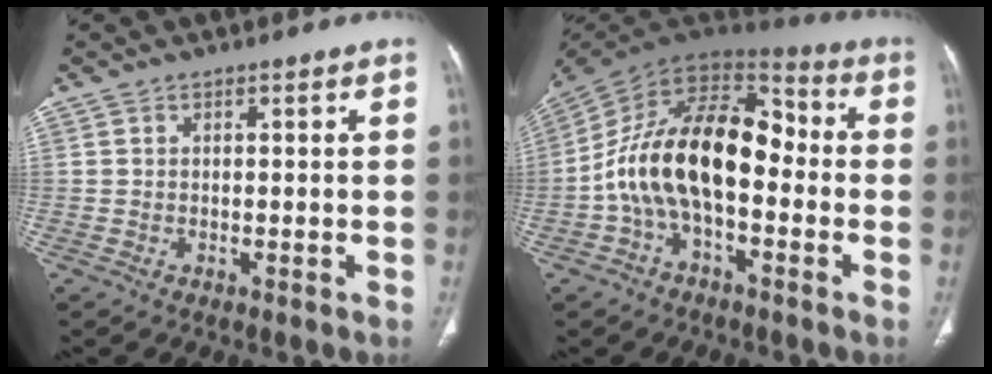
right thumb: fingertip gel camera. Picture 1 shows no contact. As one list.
[{"total": 19.4, "force": [-2.7, 10.9, 15.9], "torque": [-0.262, 0.060, -0.055]}]